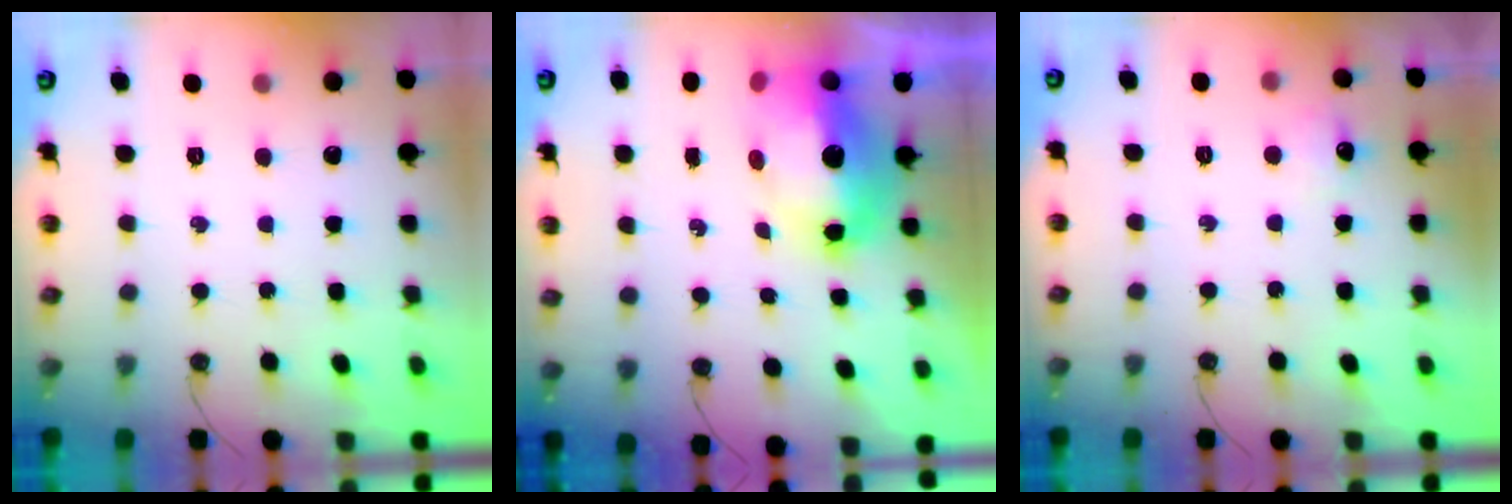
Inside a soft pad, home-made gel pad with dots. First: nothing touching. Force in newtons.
{"total": 12.4, "press": 12.3, "slide": 1.1}
{"total": 6.1, "press": 6.1, "slide": 0.9}